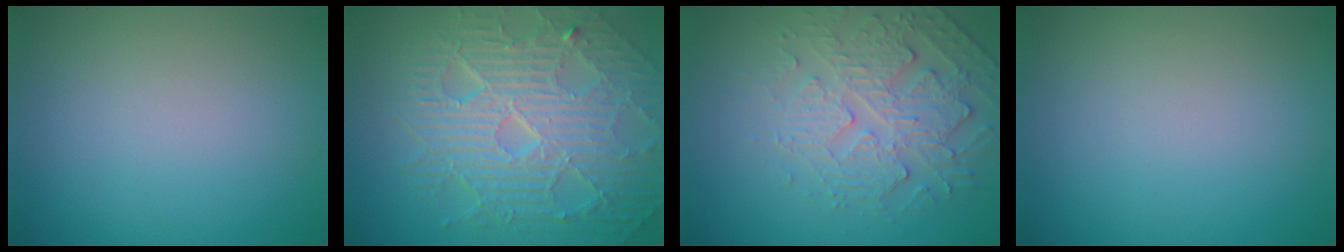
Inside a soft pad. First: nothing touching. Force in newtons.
{"total": 10.2, "press": 6.6, "slide": 7.8}
{"total": 4.9, "press": 3.7, "slide": 3.3}
{"total": 0.0}